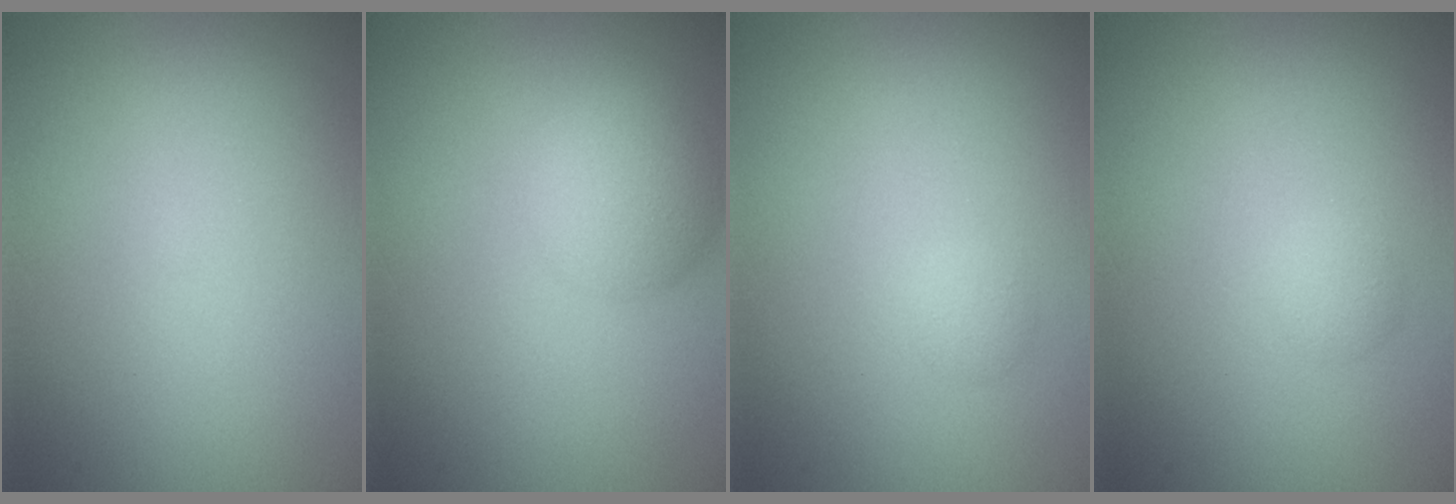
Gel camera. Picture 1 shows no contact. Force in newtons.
{"total": 3.6, "press": 3.6, "slide": 0.2}
{"total": 0.7, "press": 0.7, "slide": 0.0}
{"total": 1.0, "press": 1.0, "slide": 0.0}